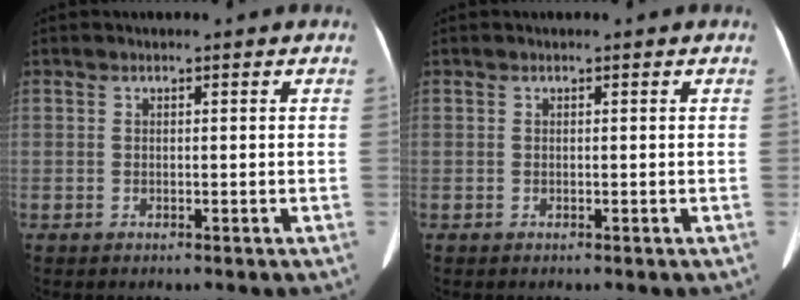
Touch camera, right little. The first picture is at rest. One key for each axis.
{"total": 0.0}